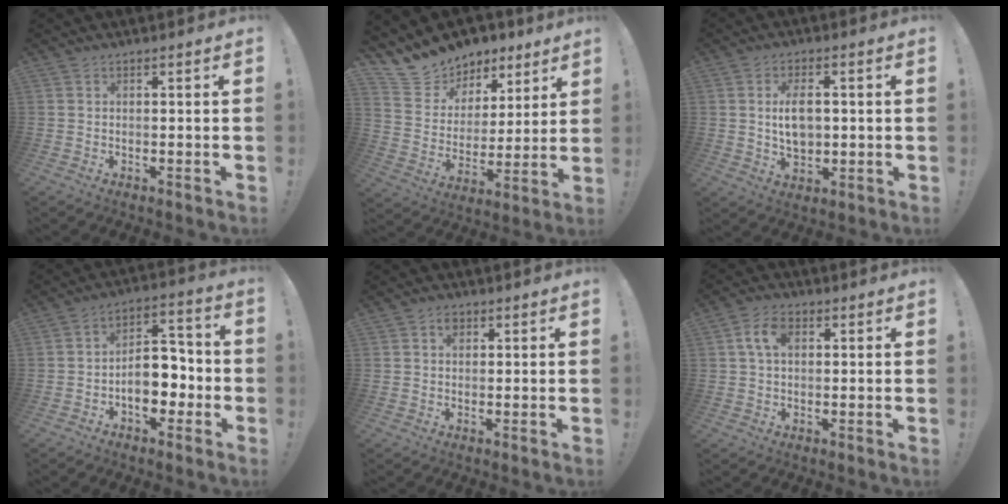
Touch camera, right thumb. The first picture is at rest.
{"total": 11.5, "force": [9.3, 6.8, 0.9], "torque": [-0.035, -0.077, 0.177]}
{"total": 8.0, "force": [0.5, 5.0, 6.2], "torque": [-0.106, 0.003, 0.006]}
{"total": 12.2, "force": [-3.9, 8.1, 8.2], "torque": [-0.118, 0.027, -0.064]}
{"total": 2.3, "force": [0.8, 1.8, 1.3], "torque": [-0.005, -0.003, 0.010]}
{"total": 7.0, "force": [1.7, 4.5, 5.1], "torque": [-0.094, 0.006, 0.030]}